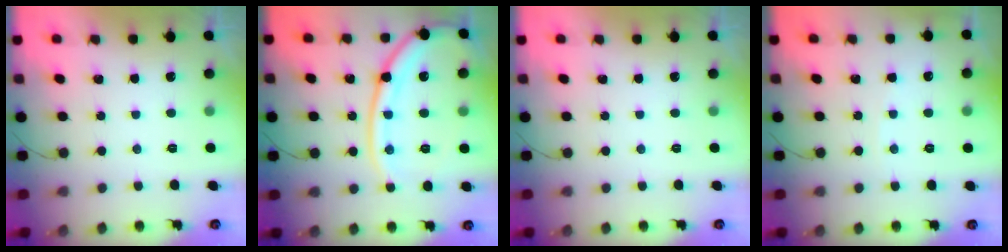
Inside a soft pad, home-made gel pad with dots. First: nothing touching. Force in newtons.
{"total": 17.0, "press": 17.0, "slide": 1.7}
{"total": 0.0}
{"total": 1.8, "press": 1.7, "slide": 0.2}